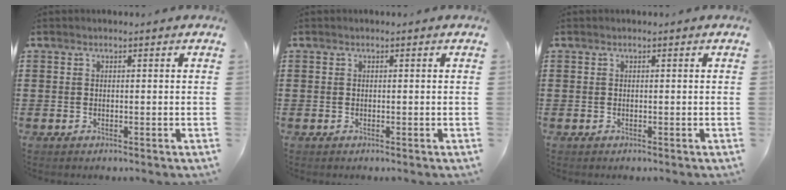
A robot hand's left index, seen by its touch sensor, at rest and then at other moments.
{"total": 0.0}
{"total": 0.0}